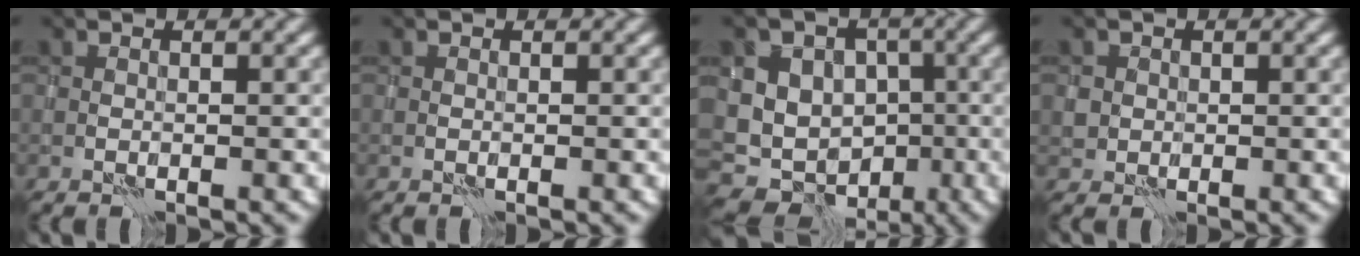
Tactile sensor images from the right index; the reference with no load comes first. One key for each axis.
{"total": 0.0}
{"total": 12.4, "fx": -1.9, "fy": 11.1, "fz": 5.2, "tx": -0.067, "ty": 0.015, "tz": -0.050}
{"total": 1.6, "fx": 0.2, "fy": 1.5, "fz": 0.0, "tx": 0.005, "ty": -0.003, "tz": 0.004}